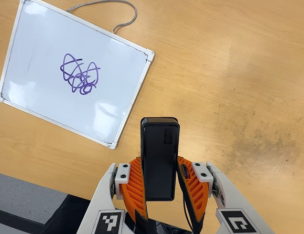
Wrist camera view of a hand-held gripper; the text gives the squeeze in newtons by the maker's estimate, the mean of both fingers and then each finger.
{"total": 4.0, "left": 2.4, "right": 5.6}